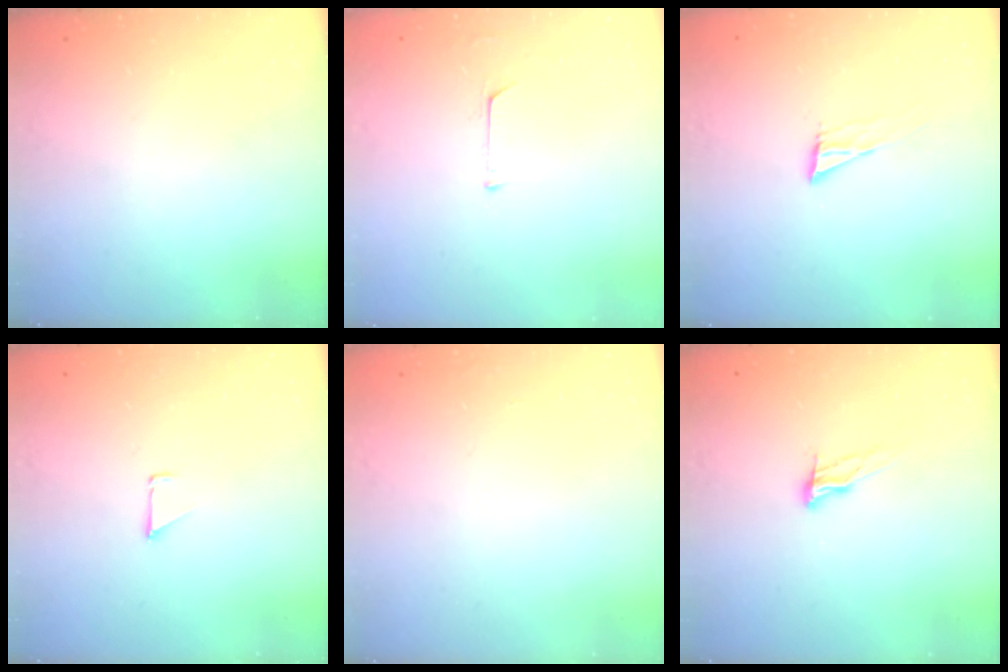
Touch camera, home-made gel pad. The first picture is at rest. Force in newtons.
{"total": 4.6, "press": 4.6, "slide": 0.3}
{"total": 6.4, "press": 6.4, "slide": 1.0}
{"total": 0.9, "press": 0.8, "slide": 0.1}
{"total": 0.9, "press": 0.9, "slide": 0.0}
{"total": 8.7, "press": 8.4, "slide": 2.4}